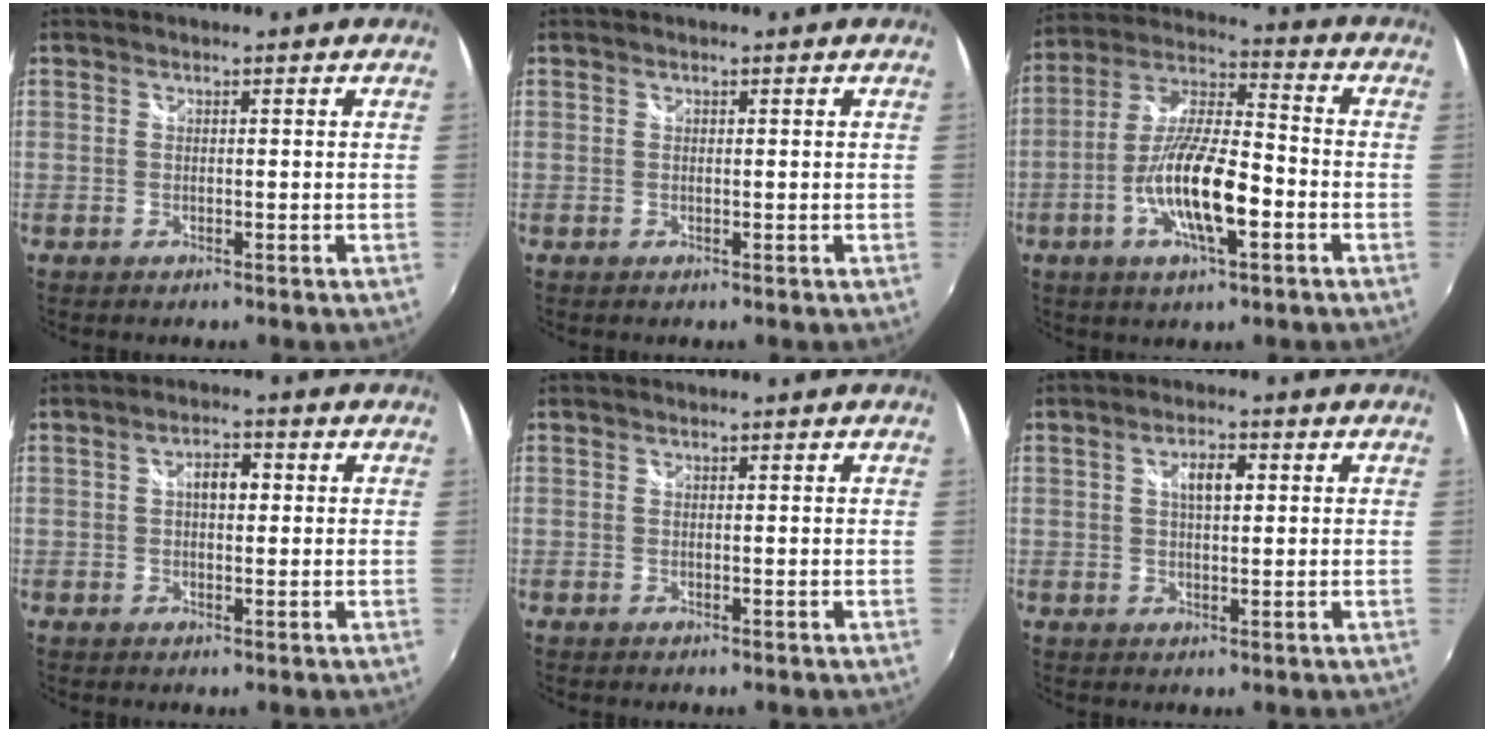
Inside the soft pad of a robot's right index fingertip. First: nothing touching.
{"total": 0.0}
{"total": 14.4, "force": [-4.9, 3.9, 13.0], "torque": [-0.259, -0.005, -0.093]}
{"total": 3.5, "force": [0.5, 1.8, 3.0], "torque": [-0.048, 0.010, 0.007]}
{"total": 0.0}
{"total": 4.0, "force": [1.1, 1.5, 3.6], "torque": [-0.060, 0.008, 0.018]}